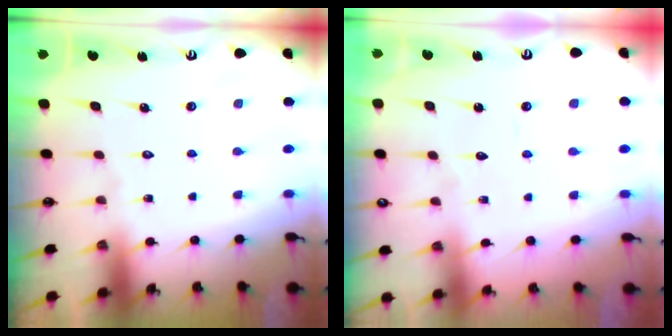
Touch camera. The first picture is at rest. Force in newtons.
{"total": 2.8, "press": 2.8, "slide": 0.3}